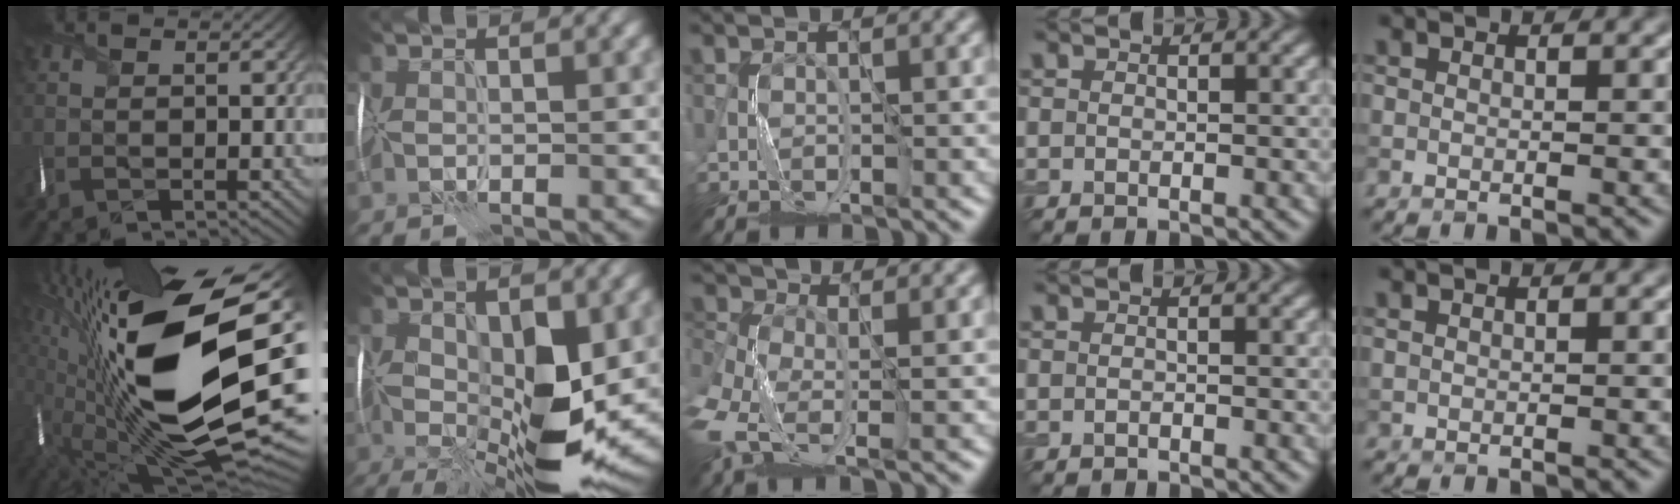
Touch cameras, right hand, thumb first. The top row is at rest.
{"thumb": {"total": 22.1, "force": [1.8, 9.5, 19.8], "torque": [-0.382, -0.039, 0.037]}, "index": {"total": 11.8, "force": [-0.7, 5.5, 10.4], "torque": [-0.193, -0.017, -0.007]}, "middle": {"total": 5.7, "force": [-1.6, 3.6, 4.2], "torque": [-0.106, -0.018, -0.043]}}